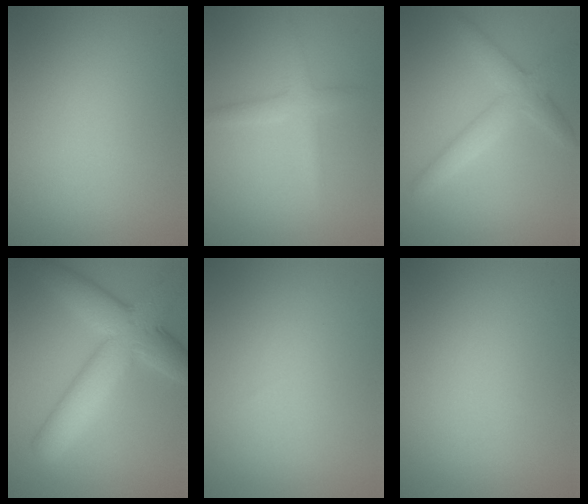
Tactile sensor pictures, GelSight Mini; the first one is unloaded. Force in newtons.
{"total": 2.2, "press": 2.2, "slide": 0.1}
{"total": 3.4, "press": 3.4, "slide": 0.1}
{"total": 7.9, "press": 7.9, "slide": 0.1}
{"total": 0.0}
{"total": 0.0}